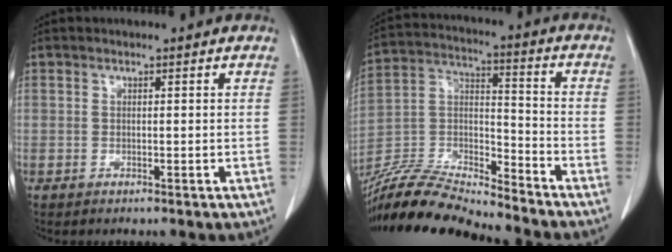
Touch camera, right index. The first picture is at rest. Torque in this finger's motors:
{"motor_torque": [0.38, -1.02, -0.43, -0.21]}